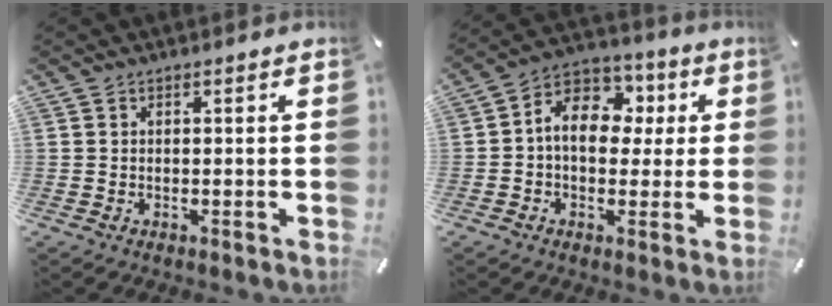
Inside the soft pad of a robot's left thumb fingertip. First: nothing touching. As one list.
[{"total": 11.0, "force": [0.8, 8.7, 6.8], "torque": [-0.117, 0.004, 0.012]}]